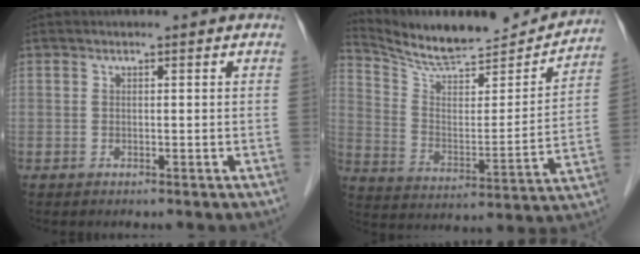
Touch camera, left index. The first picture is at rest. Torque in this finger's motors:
{"motor_torque": [-0.72, -0.76, 0.04, 0.02]}